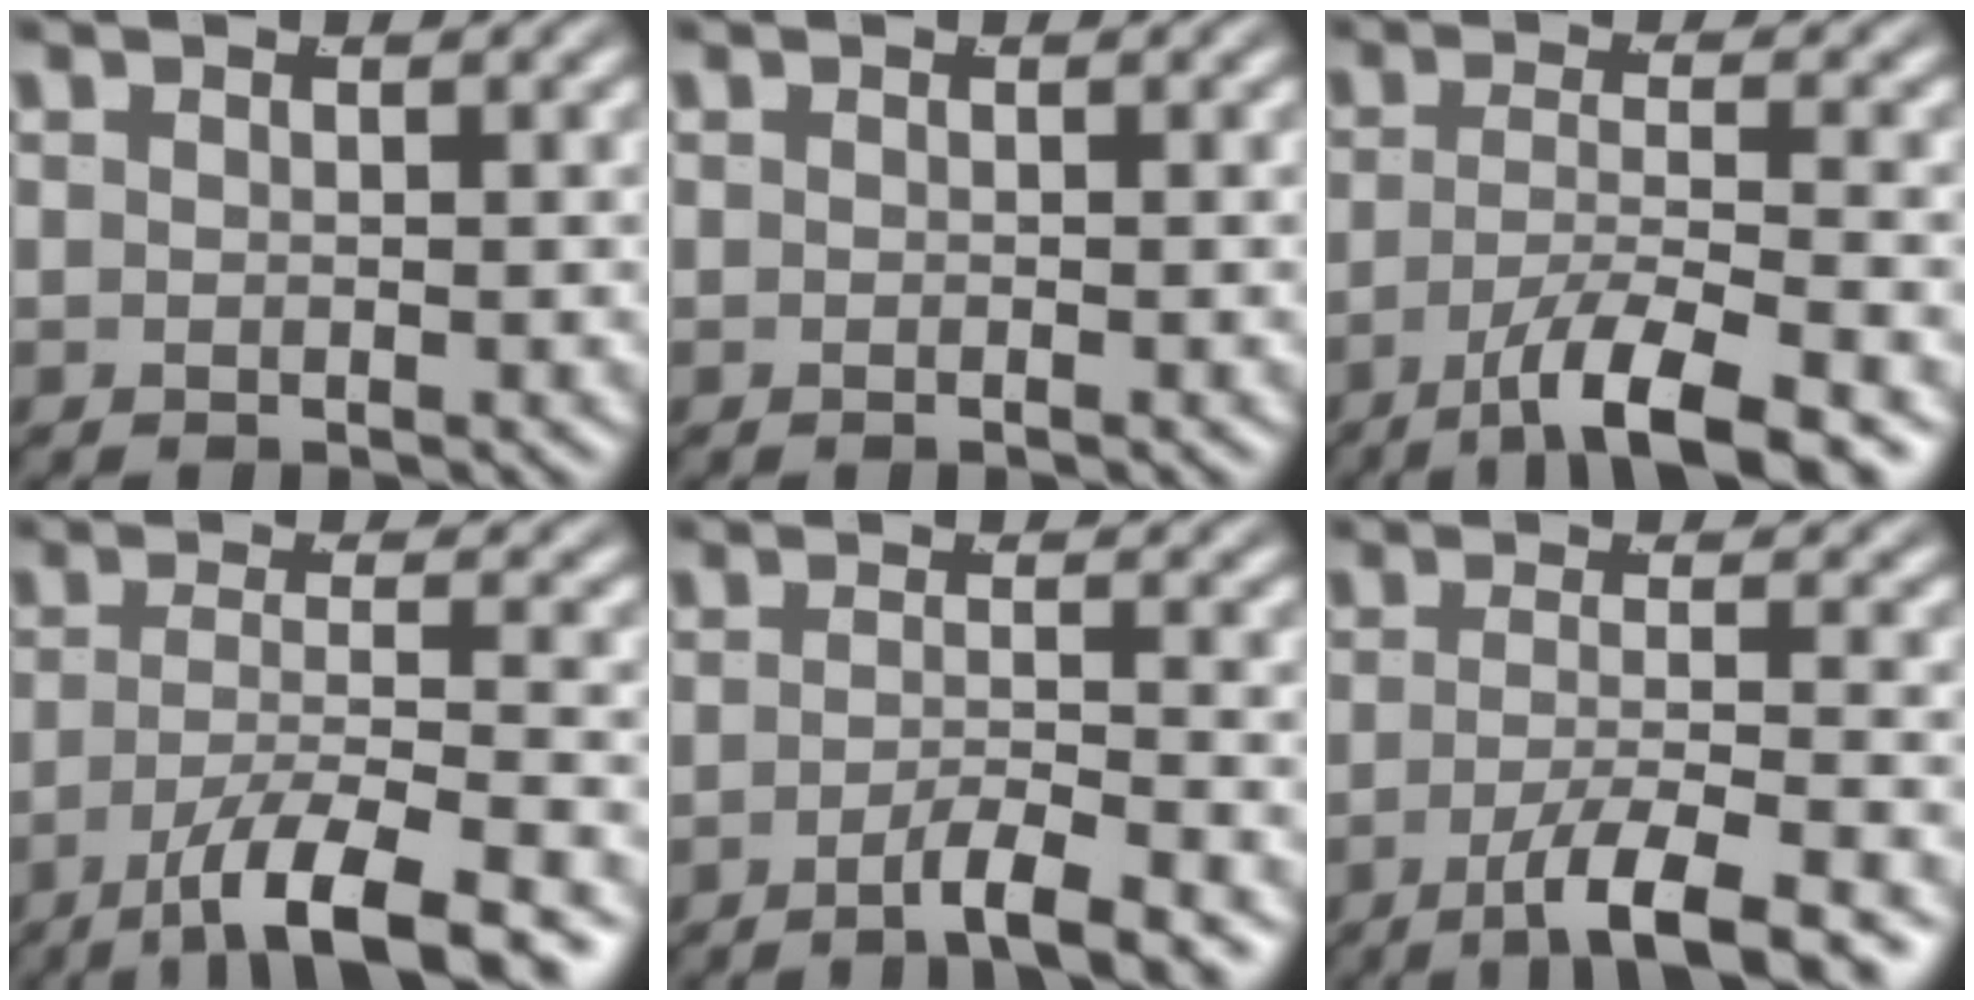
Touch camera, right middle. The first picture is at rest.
{"total": 0.0}
{"total": 7.4, "force": [-4.6, 1.4, 5.6], "torque": [-0.091, -0.026, -0.057]}
{"total": 8.1, "force": [-4.9, 2.0, 6.2], "torque": [-0.103, -0.028, -0.059]}
{"total": 4.2, "force": [-3.1, 0.2, 2.8], "torque": [-0.046, -0.013, -0.046]}
{"total": 6.8, "force": [-4.4, 1.1, 5.1], "torque": [-0.087, -0.025, -0.055]}